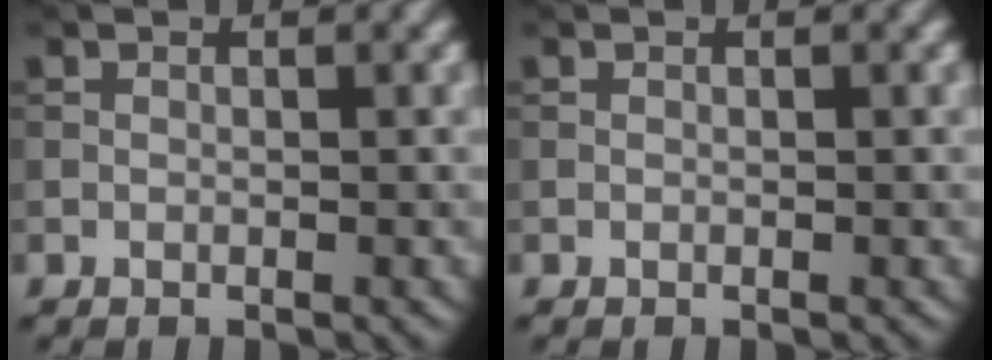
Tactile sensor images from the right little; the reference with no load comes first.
{"total": 0.0}